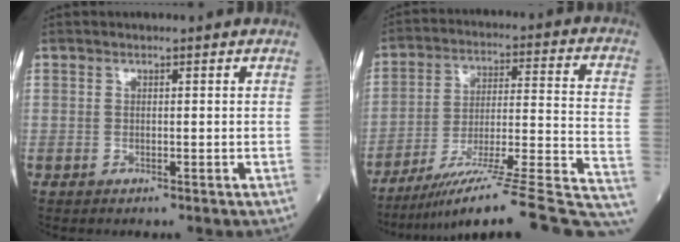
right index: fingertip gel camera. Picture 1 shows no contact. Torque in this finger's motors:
{"motor_torque": [-0.50, -1.15, 0.53, 0.11]}